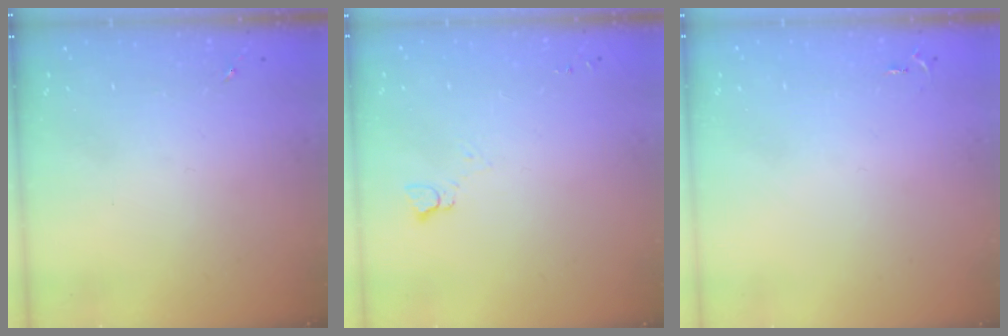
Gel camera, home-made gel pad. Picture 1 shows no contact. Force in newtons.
{"total": 2.8, "press": 2.7, "slide": 0.3}
{"total": 2.6, "press": 2.6, "slide": 0.4}